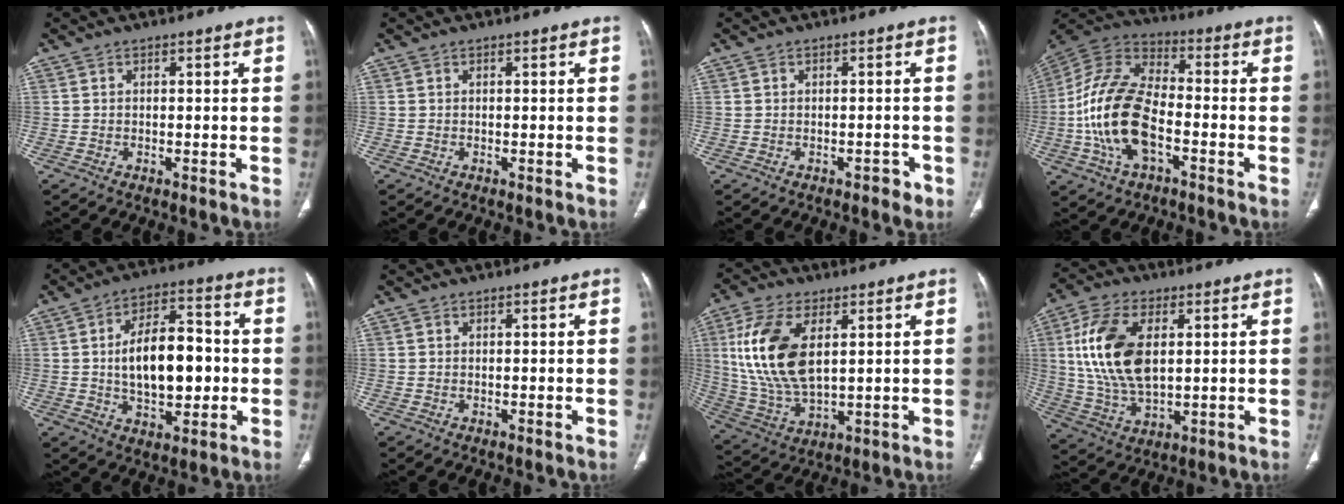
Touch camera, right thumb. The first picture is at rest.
{"total": 0.0}
{"total": 1.6, "force": [-0.9, 1.0, 0.9], "torque": [-0.005, 0.006, -0.008]}
{"total": 17.5, "force": [-4.3, 9.4, 14.1], "torque": [-0.280, 0.028, -0.083]}
{"total": 14.8, "force": [-0.1, 7.9, 12.5], "torque": [-0.176, 0.020, -0.001]}
{"total": 0.0}
{"total": 16.3, "force": [4.2, 8.4, 13.3], "torque": [-0.275, -0.015, 0.090]}
{"total": 16.2, "force": [3.2, 8.9, 13.1], "torque": [-0.258, -0.007, 0.066]}